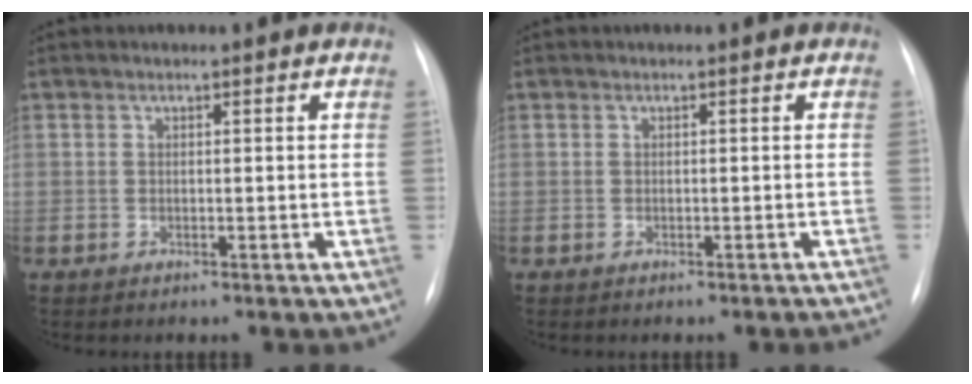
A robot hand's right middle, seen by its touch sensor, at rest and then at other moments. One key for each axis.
{"total": 1.5, "fx": -1.4, "fy": -0.1, "fz": 0.5, "tx": -0.005, "ty": 0.002, "tz": -0.016}